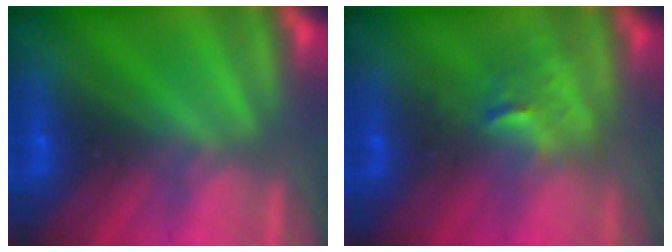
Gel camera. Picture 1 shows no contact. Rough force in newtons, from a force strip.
{"total": 2.5}